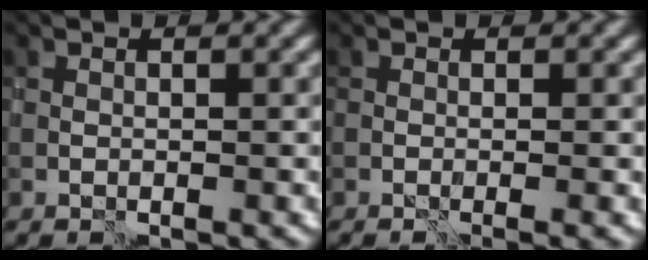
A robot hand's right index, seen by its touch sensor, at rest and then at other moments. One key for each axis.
{"total": 0.9, "fx": -0.5, "fy": -0.7, "fz": 0.3, "tx": 0.005, "ty": 0.000, "tz": -0.011}